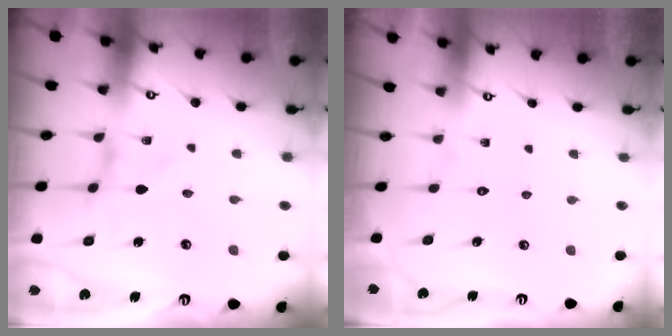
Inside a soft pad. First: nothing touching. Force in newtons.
{"total": 1.7, "press": 1.7, "slide": 0.1}